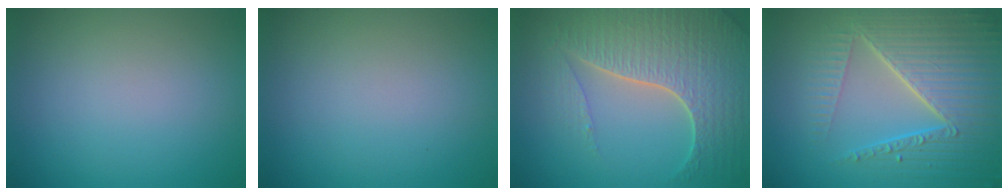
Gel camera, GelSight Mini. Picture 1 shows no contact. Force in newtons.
{"total": 0.0}
{"total": 7.6, "press": 5.6, "slide": 5.1}
{"total": 8.2, "press": 5.9, "slide": 5.6}